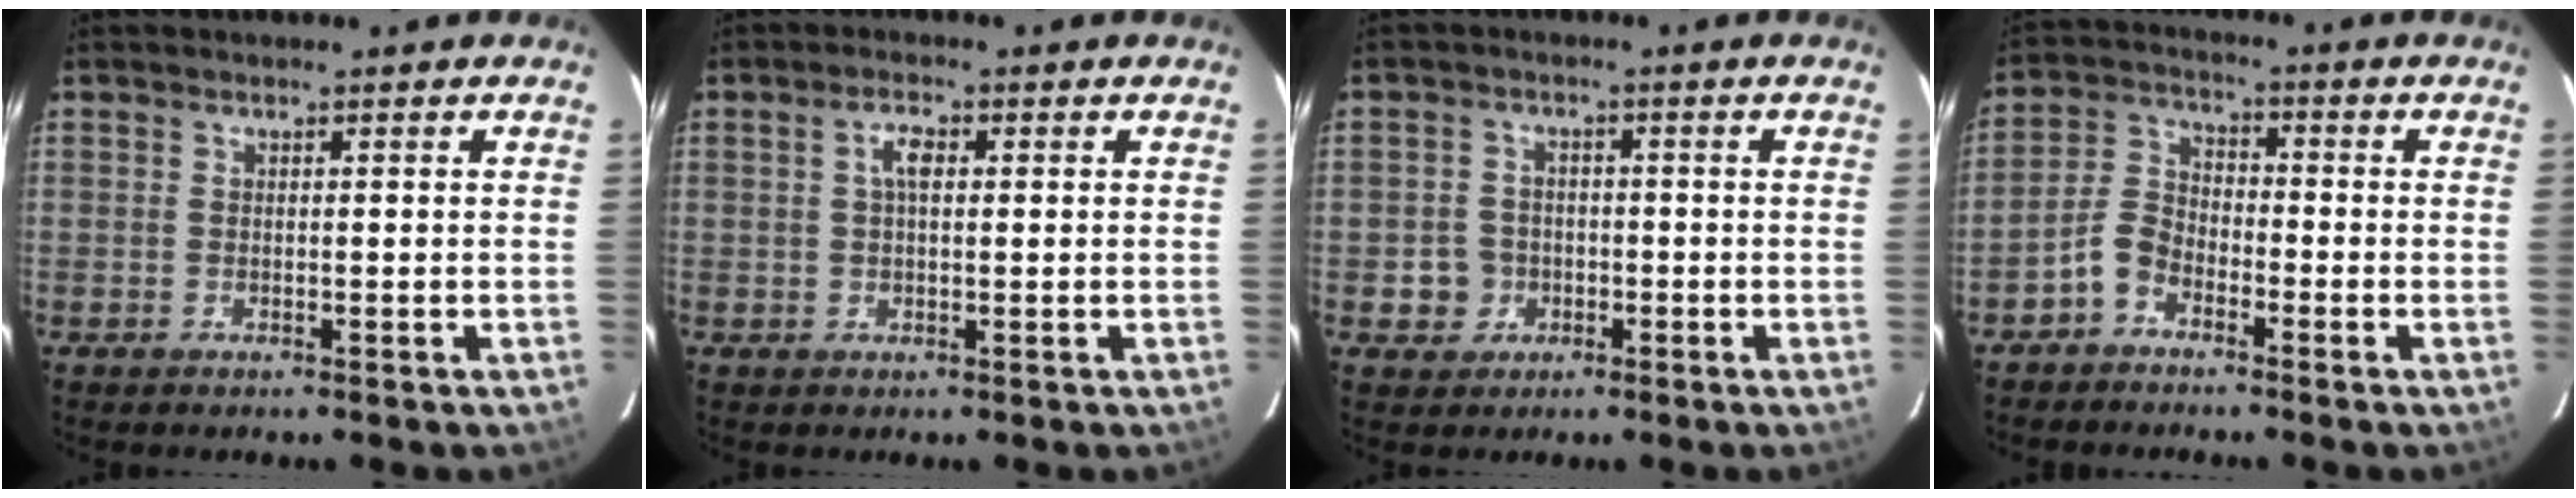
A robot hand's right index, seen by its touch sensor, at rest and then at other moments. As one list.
[{"total": 2.8, "force": [0.5, 1.2, 2.5], "torque": [-0.047, 0.009, 0.009]}, {"total": 4.5, "force": [-1.5, 4.2, 0.4], "torque": [-0.012, 0.018, -0.021]}, {"total": 5.2, "force": [-3.6, 3.0, 2.3], "torque": [-0.053, 0.018, -0.079]}]